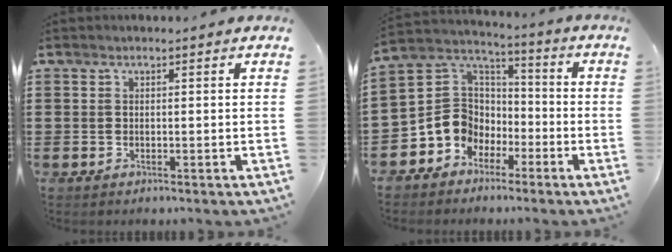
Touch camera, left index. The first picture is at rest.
{"total": 7.8, "force": [-3.0, 6.8, 2.2], "torque": [-0.084, -0.001, -0.062]}